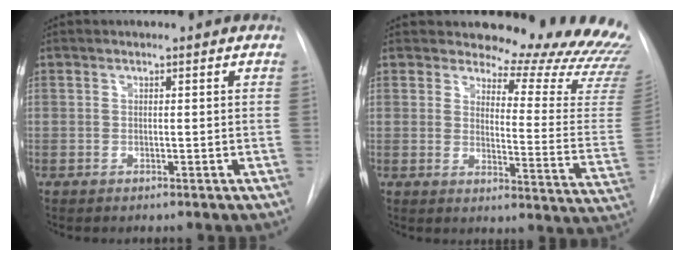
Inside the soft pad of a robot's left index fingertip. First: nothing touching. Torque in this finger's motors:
{"motor_torque": [0.91, -1.15, 0.24, 0.01]}